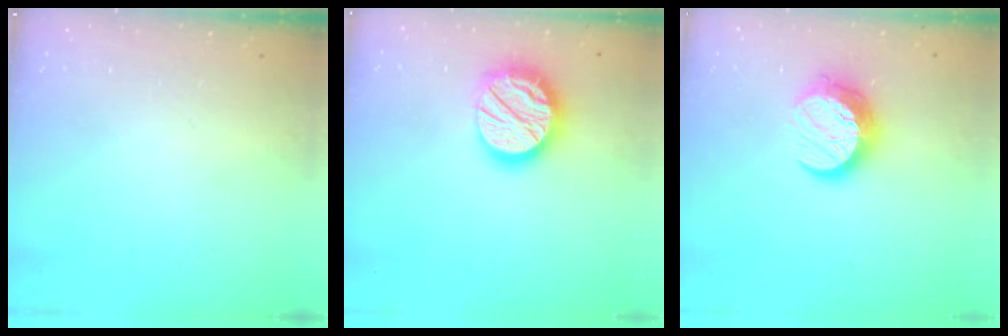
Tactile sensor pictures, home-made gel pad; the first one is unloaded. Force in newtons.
{"total": 18.7, "press": 18.7, "slide": 1.4}
{"total": 11.4, "press": 11.4, "slide": 0.9}